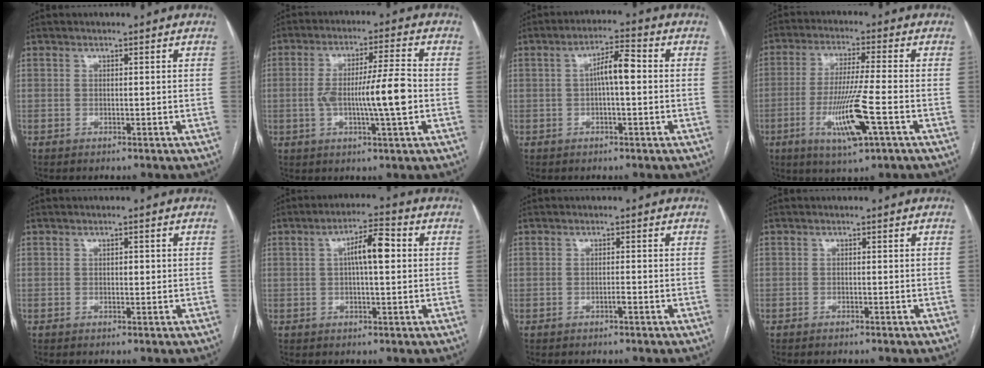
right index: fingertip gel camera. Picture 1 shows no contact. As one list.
[{"total": 9.9, "force": [-1.4, 0.3, 9.8], "torque": [-0.172, 0.005, -0.026]}, {"total": 5.1, "force": [0.1, 1.0, 5.0], "torque": [-0.085, 0.017, 0.000]}, {"total": 10.7, "force": [-3.7, 0.0, 10.0], "torque": [-0.196, -0.017, -0.067]}, {"total": 1.0, "force": [0.0, 0.5, 0.8], "torque": [-0.010, 0.002, 0.001]}, {"total": 6.4, "force": [1.0, 1.3, 6.2], "torque": [-0.107, 0.019, 0.014]}, {"total": 0.9, "force": [-0.5, 0.0, 0.7], "torque": [-0.016, 0.001, -0.007]}, {"total": 0.5, "force": [-0.5, 0.1, 0.2], "torque": [-0.009, -0.001, -0.008]}]